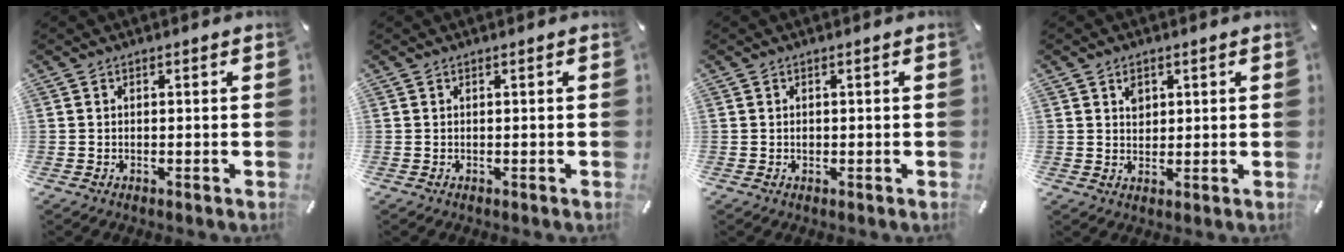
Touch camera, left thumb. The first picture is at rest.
{"total": 0.0}
{"total": 0.8, "force": [-0.1, 0.7, 0.4], "torque": [-0.007, 0.003, -0.004]}
{"total": 3.2, "force": [1.3, 2.8, 1.1], "torque": [-0.002, -0.005, 0.019]}